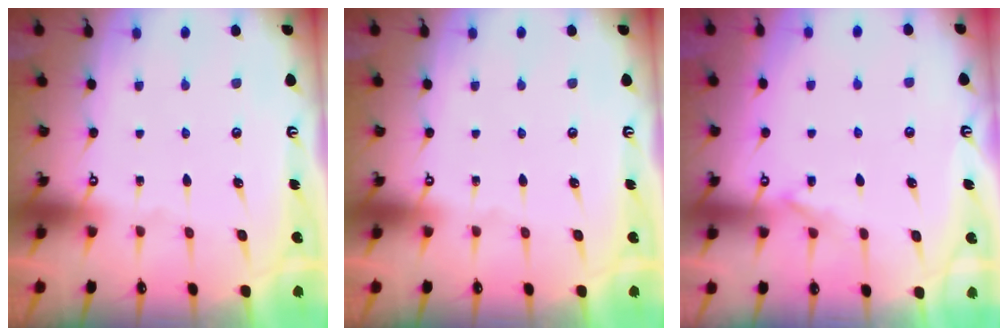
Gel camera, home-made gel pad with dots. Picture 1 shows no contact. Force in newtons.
{"total": 0.0}
{"total": 5.5, "press": 5.4, "slide": 0.7}